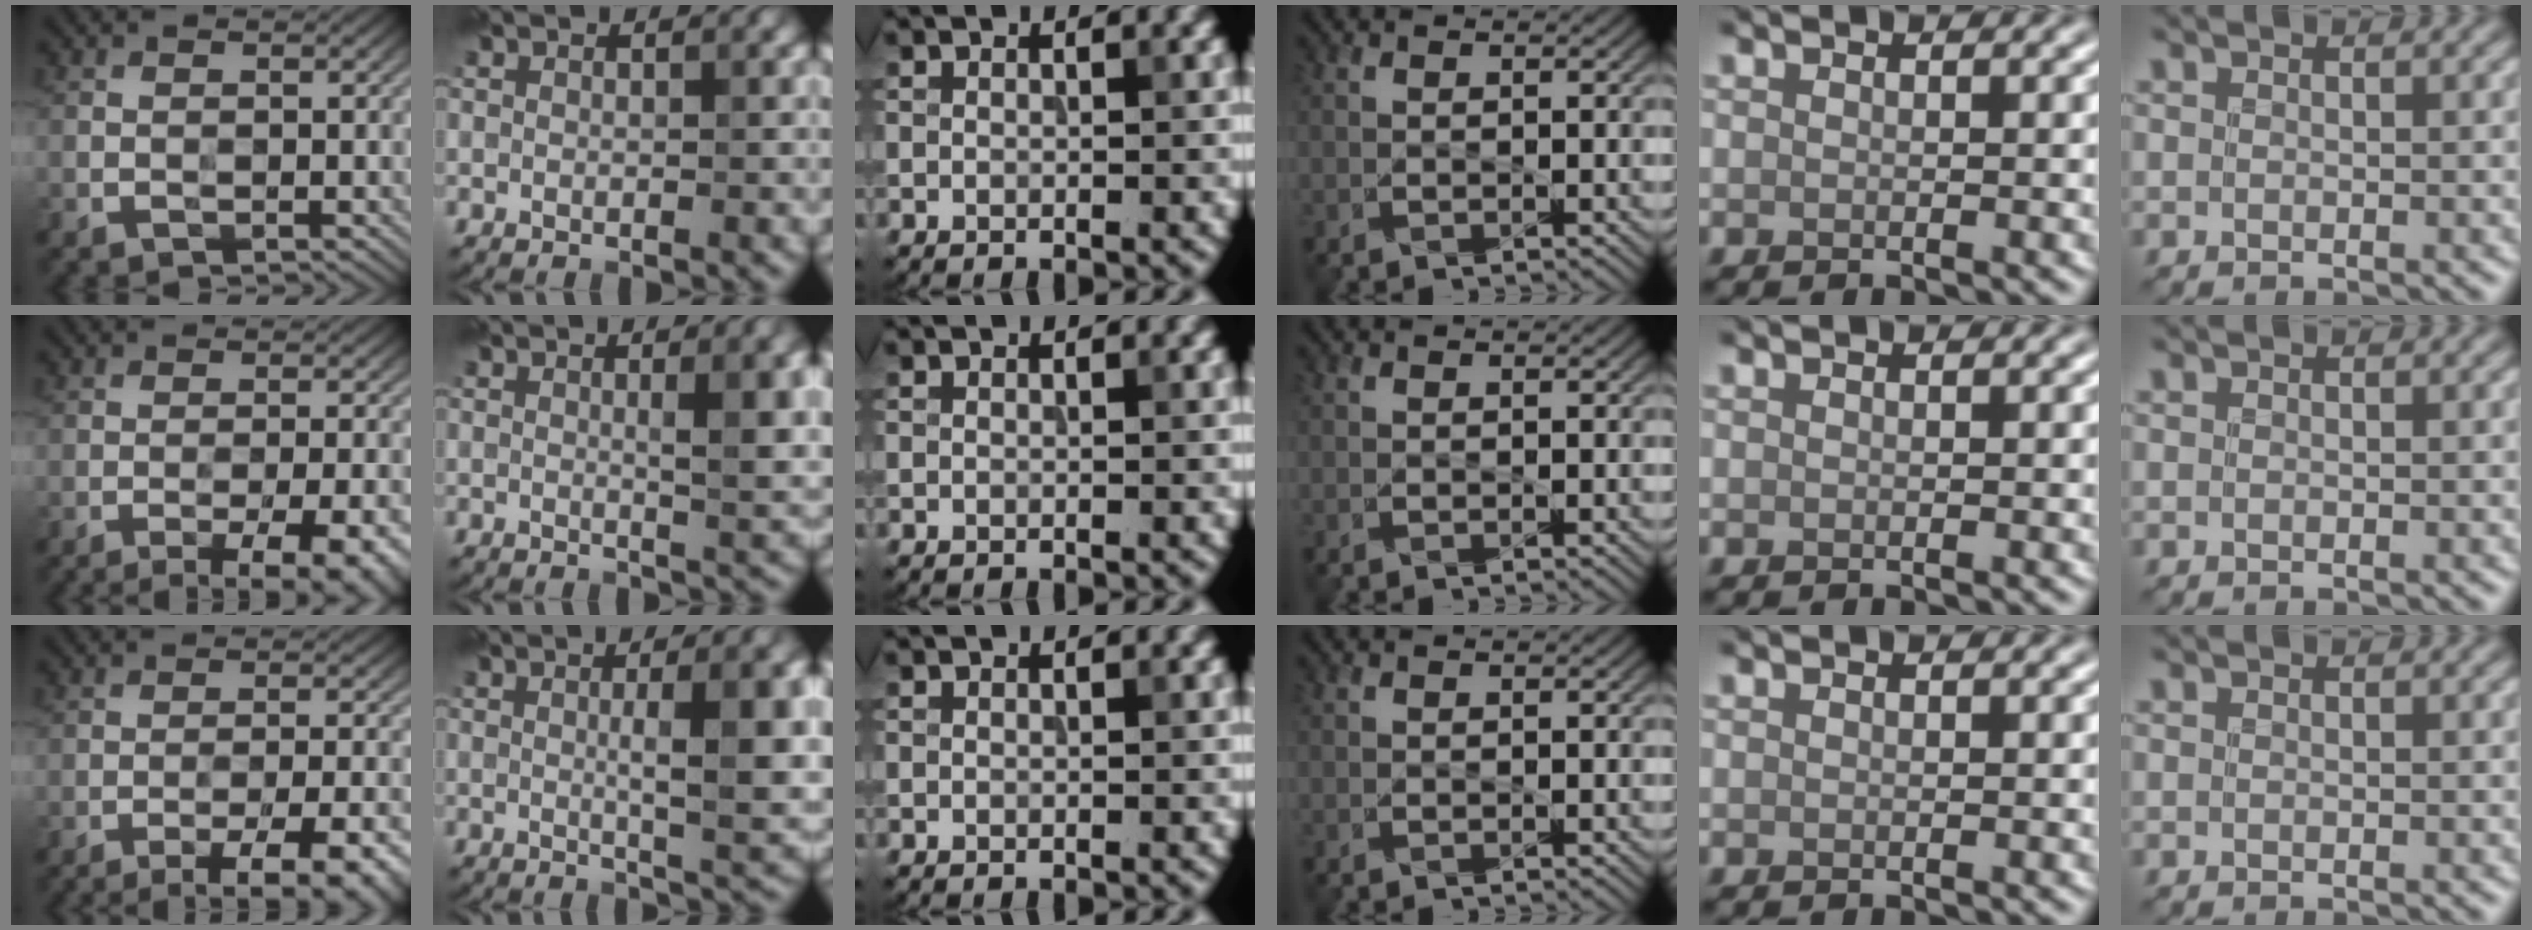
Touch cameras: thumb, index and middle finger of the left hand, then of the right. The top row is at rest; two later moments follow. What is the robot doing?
{"motion": "wipe", "object": "measuring cup"}